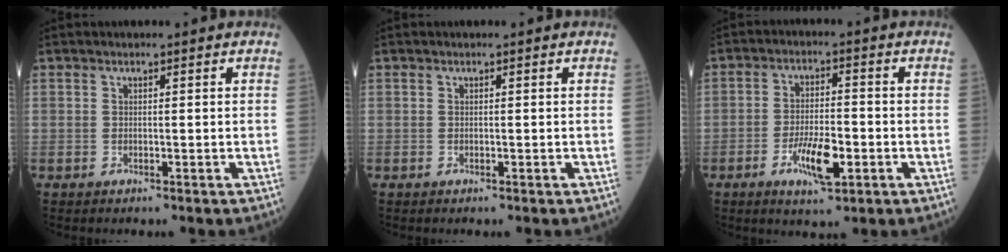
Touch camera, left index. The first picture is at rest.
{"total": 0.0}
{"total": 6.9, "force": [-2.8, 2.0, 6.0], "torque": [-0.116, -0.005, -0.047]}